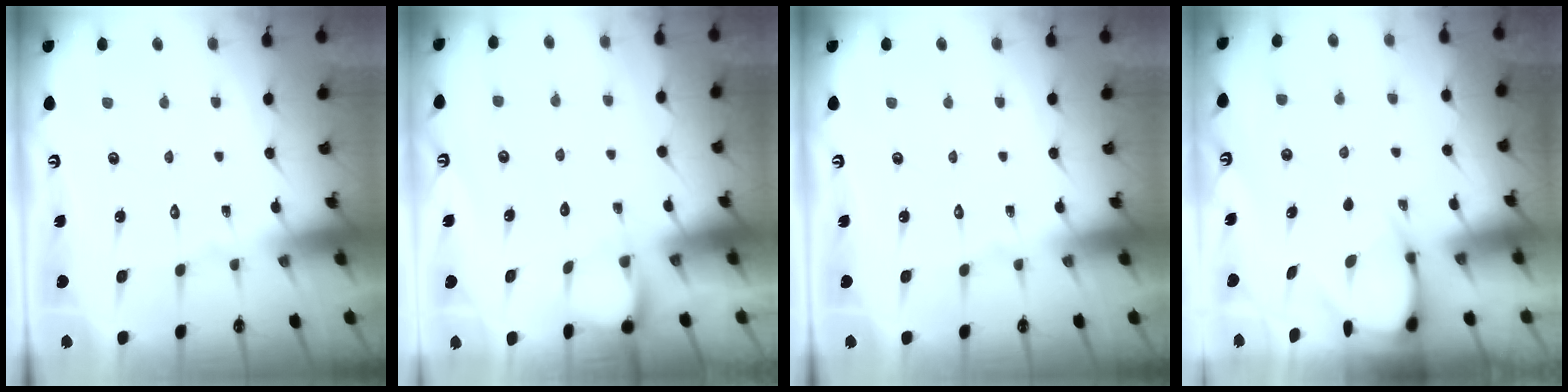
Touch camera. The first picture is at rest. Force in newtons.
{"total": 1.9, "press": 1.9, "slide": 0.2}
{"total": 0.0}
{"total": 3.7, "press": 3.7, "slide": 0.3}